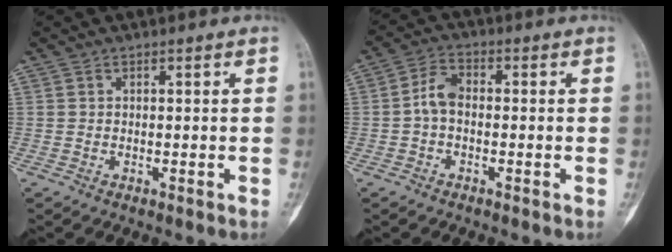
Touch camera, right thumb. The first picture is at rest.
{"total": 4.7, "force": [-0.6, 2.9, 3.6], "torque": [-0.063, 0.016, -0.023]}